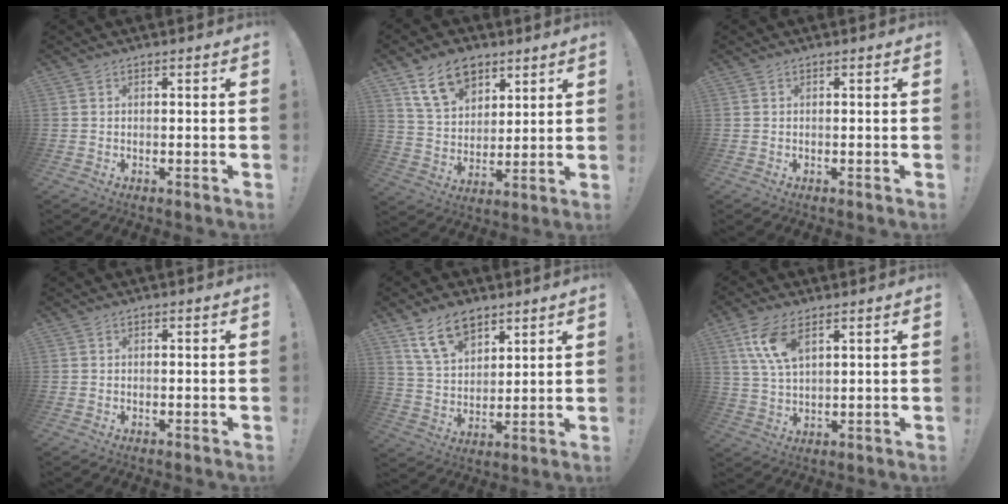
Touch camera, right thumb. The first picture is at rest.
{"total": 13.9, "force": [8.1, 9.3, 6.4], "torque": [-0.102, -0.034, 0.155]}
{"total": 0.0}
{"total": 0.0}
{"total": 12.1, "force": [7.8, 7.2, 5.8], "torque": [-0.103, -0.031, 0.150]}
{"total": 10.3, "force": [5.0, 4.9, 7.6], "torque": [-0.151, -0.011, 0.091]}